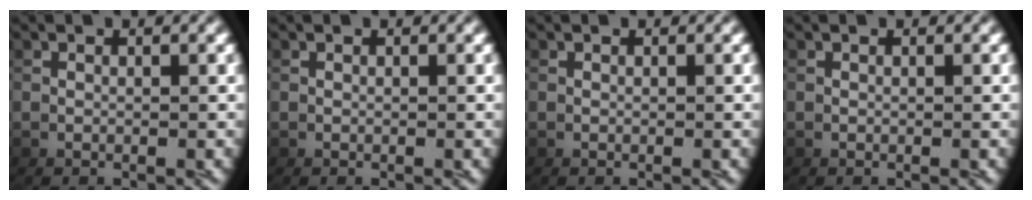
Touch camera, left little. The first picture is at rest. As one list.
[{"total": 0.0}, {"total": 0.0}, {"total": 0.0}]